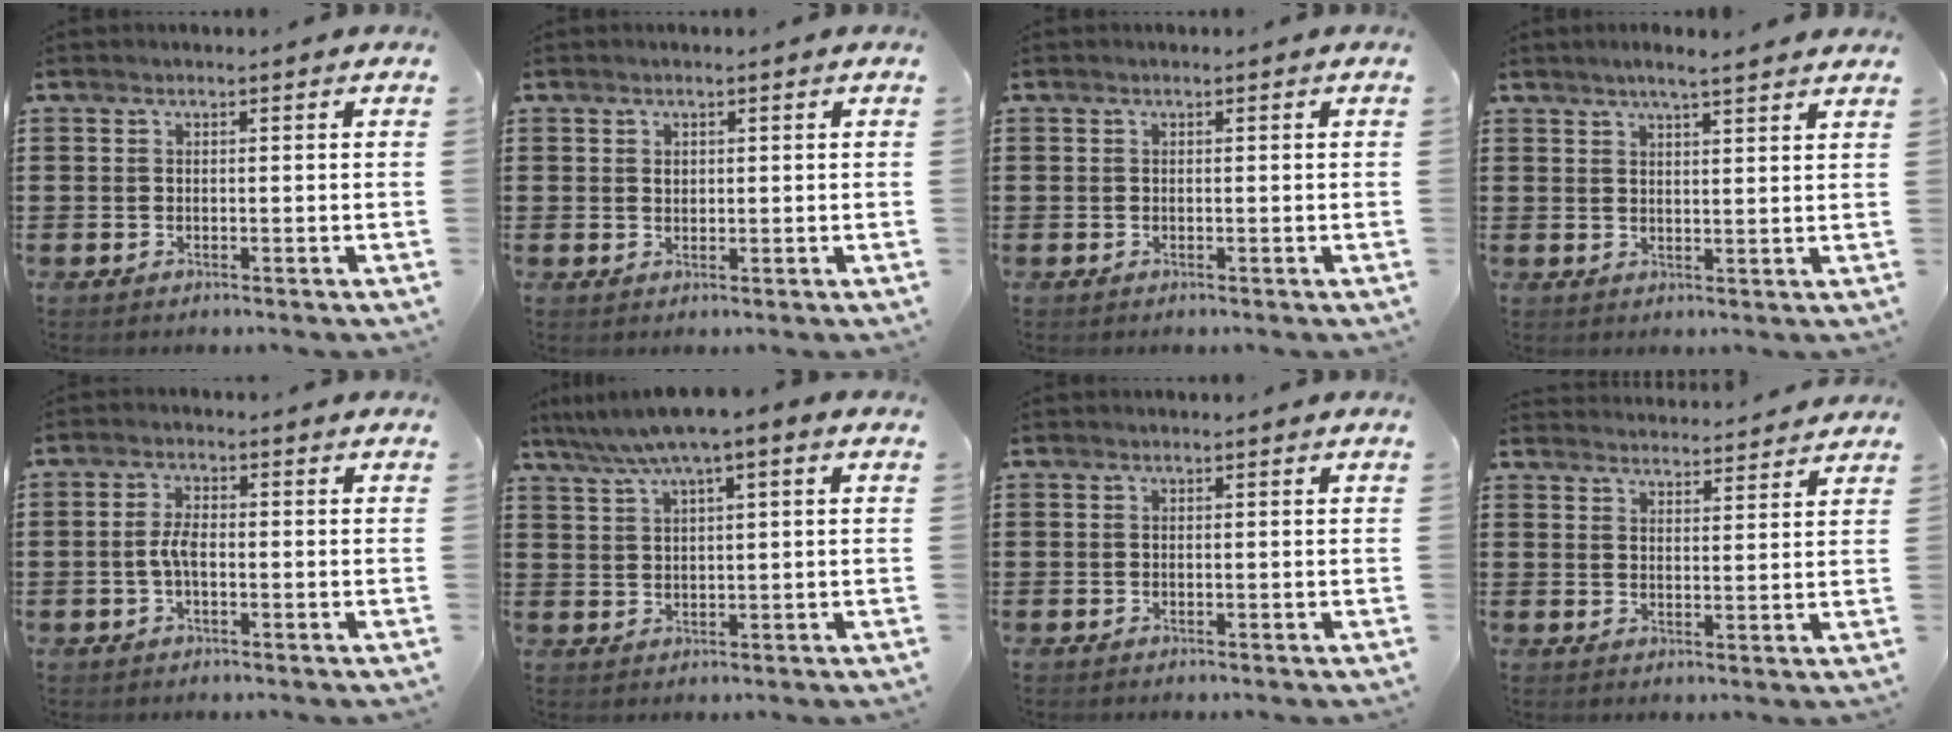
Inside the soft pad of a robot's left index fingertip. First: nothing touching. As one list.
[{"total": 0.8, "force": [0.3, 0.6, 0.2], "torque": [-0.007, 0.003, 0.007]}, {"total": 0.0}, {"total": 3.1, "force": [2.9, -0.1, 1.2], "torque": [-0.031, -0.001, 0.052]}, {"total": 3.4, "force": [-0.6, 1.4, 3.0], "torque": [-0.073, 0.000, -0.016]}, {"total": 4.8, "force": [3.0, 0.3, 3.7], "torque": [-0.077, -0.006, 0.050]}, {"total": 0.0}, {"total": 3.4, "force": [3.4, 0.0, -0.2], "torque": [-0.008, -0.019, 0.063]}]